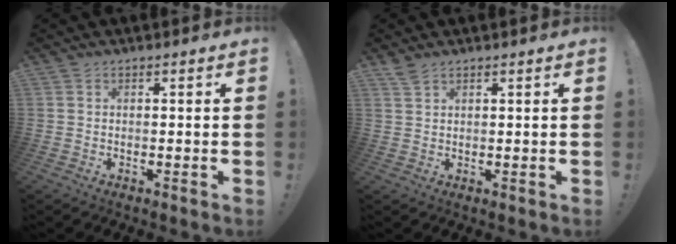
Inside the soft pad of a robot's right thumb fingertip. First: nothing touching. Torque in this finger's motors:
{"motor_torque": [-0.54, 0.37, -0.19, 0.37, -0.05]}